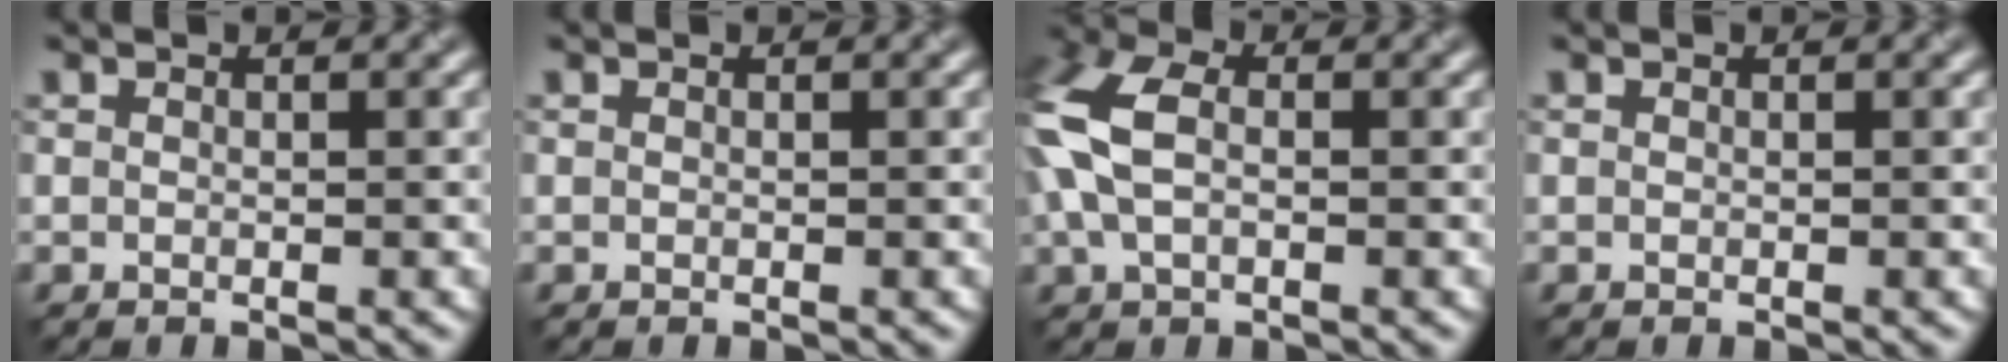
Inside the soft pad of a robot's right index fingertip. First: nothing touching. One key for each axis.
{"total": 0.0}
{"total": 6.2, "fx": 0.0, "fy": 3.8, "fz": 4.8, "tx": -0.145, "ty": 0.022, "tz": 0.004}
{"total": 0.0}